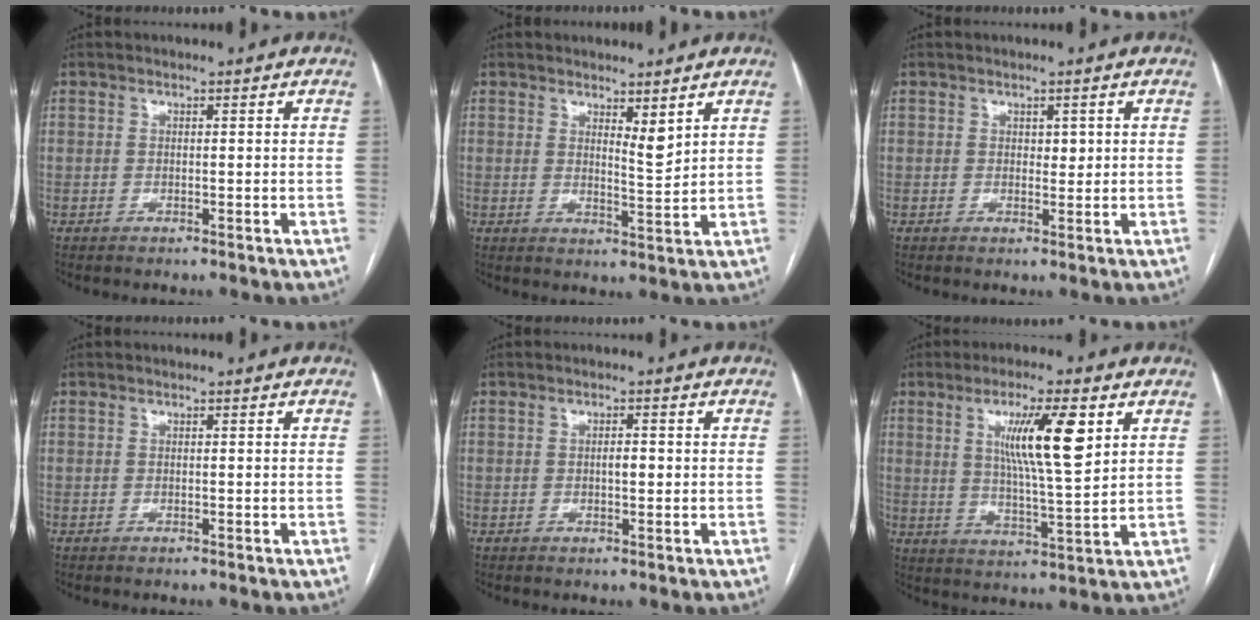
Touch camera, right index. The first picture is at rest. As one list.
[{"total": 3.0, "force": [2.1, 0.3, 2.1], "torque": [-0.040, -0.014, 0.041]}, {"total": 1.2, "force": [0.4, 0.7, 0.8], "torque": [-0.008, -0.003, 0.007]}, {"total": 0.0}, {"total": 1.5, "force": [0.0, 0.4, 1.4], "torque": [-0.025, 0.002, 0.000]}, {"total": 10.8, "force": [4.0, 0.6, 10.0], "torque": [-0.172, -0.003, 0.068]}]